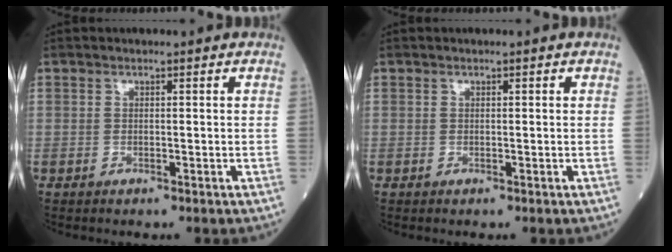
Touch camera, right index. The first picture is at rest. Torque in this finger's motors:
{"motor_torque": [-0.04, 0.00, -0.04, -0.01]}